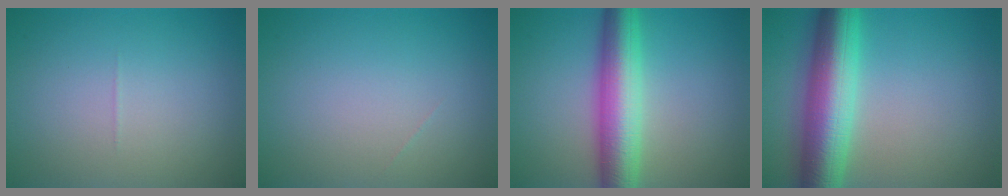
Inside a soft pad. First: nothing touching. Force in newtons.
{"total": 0.0}
{"total": 7.4, "press": 7.4, "slide": 0.2}
{"total": 8.9, "press": 8.9, "slide": 0.1}